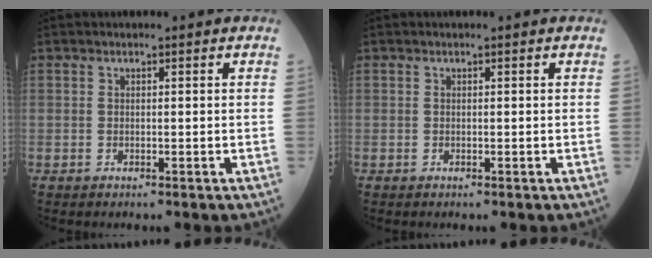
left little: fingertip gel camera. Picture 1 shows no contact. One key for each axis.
{"total": 0.0}